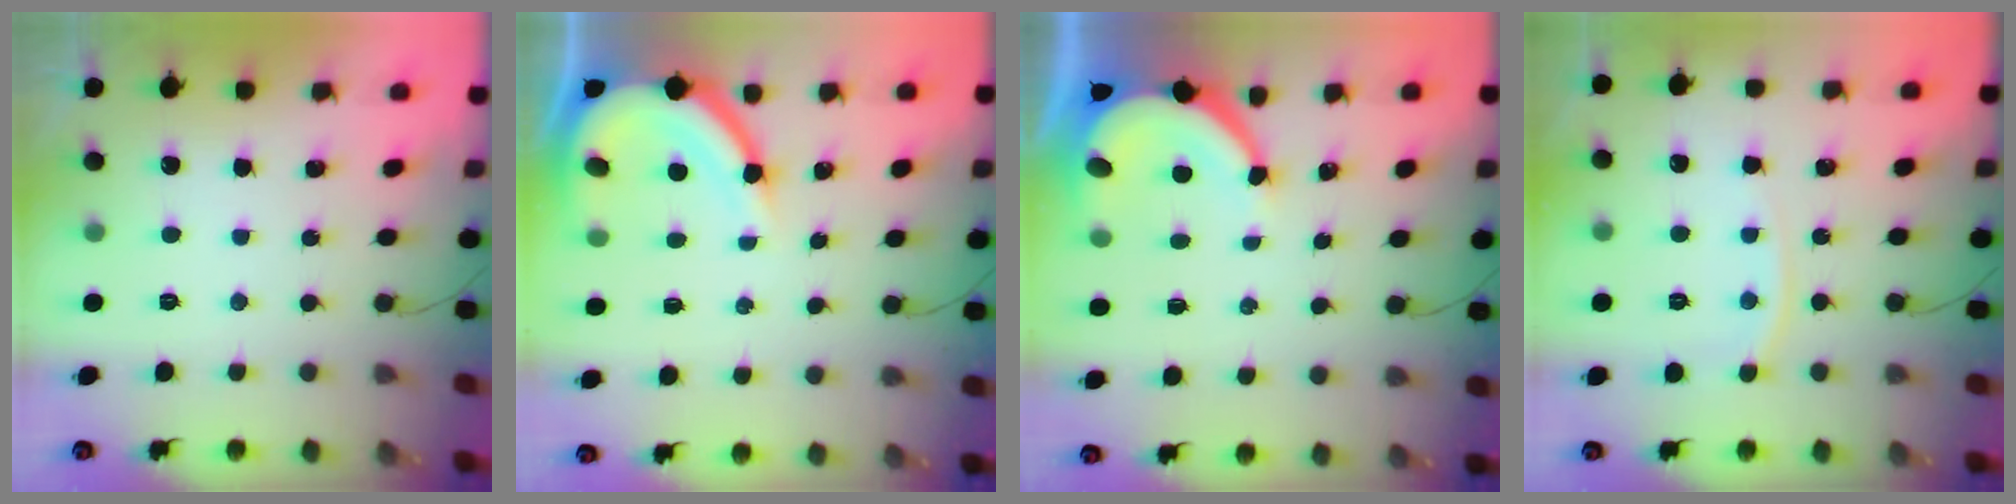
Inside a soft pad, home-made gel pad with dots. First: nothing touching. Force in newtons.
{"total": 10.4, "press": 10.3, "slide": 1.3}
{"total": 7.7, "press": 7.7, "slide": 0.9}
{"total": 5.7, "press": 5.7, "slide": 0.7}